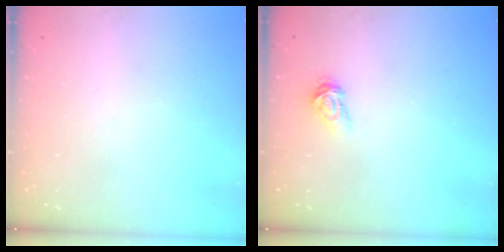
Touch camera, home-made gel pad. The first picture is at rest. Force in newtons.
{"total": 3.6, "press": 3.6, "slide": 0.1}